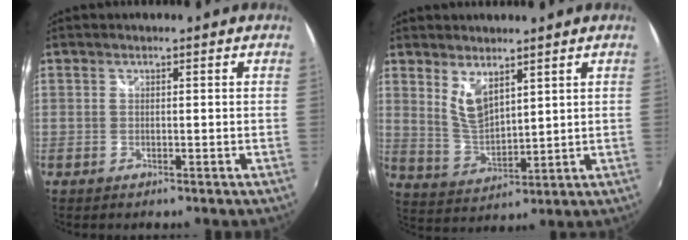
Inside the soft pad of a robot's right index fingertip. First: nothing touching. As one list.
[{"total": 6.4, "force": [4.0, 2.5, 4.4], "torque": [-0.081, -0.011, 0.084]}]